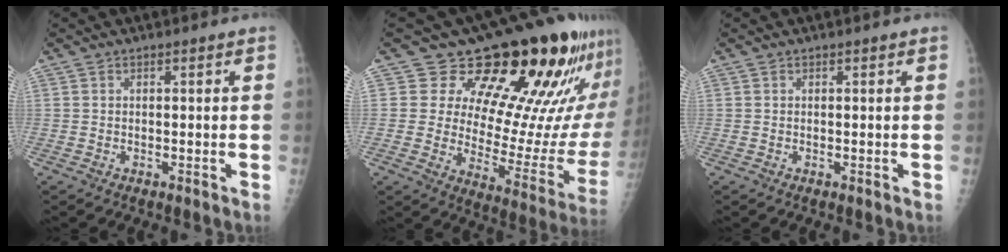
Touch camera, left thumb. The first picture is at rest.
{"total": 23.3, "force": [15.7, 9.6, 14.3], "torque": [-0.149, -0.085, 0.208]}
{"total": 0.0}